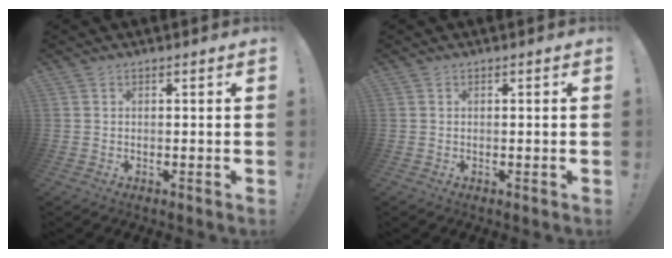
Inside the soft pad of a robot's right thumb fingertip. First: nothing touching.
{"total": 0.6, "force": [-0.1, -0.3, 0.5], "torque": [-0.004, -0.004, -0.003]}